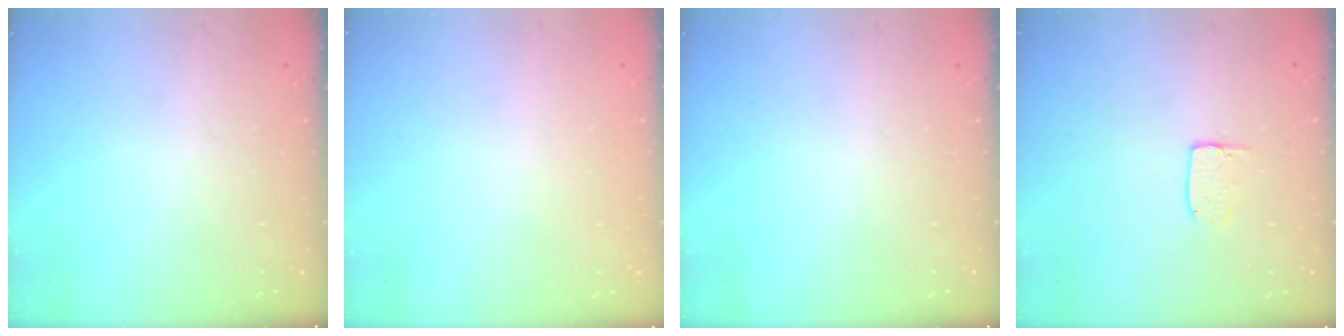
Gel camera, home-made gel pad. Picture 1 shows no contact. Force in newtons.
{"total": 0.0}
{"total": 0.0}
{"total": 5.2, "press": 5.2, "slide": 0.4}